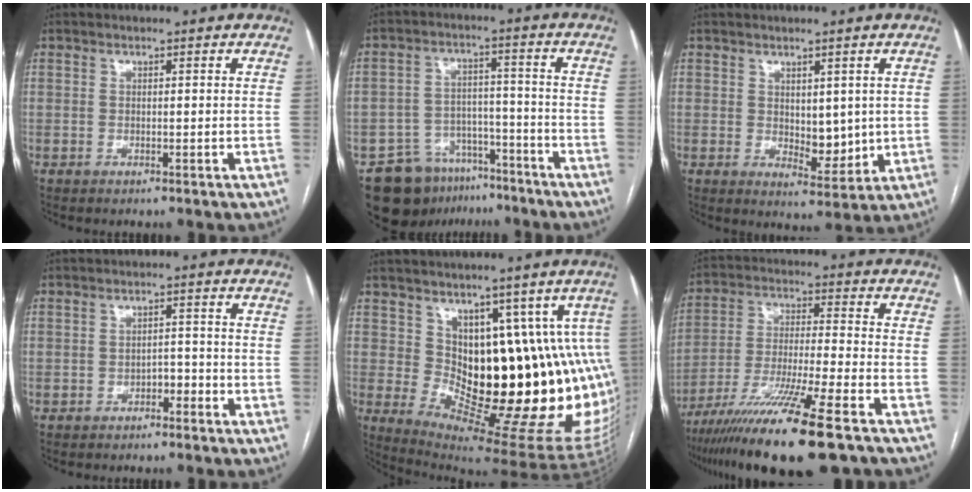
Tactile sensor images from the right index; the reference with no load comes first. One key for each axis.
{"total": 11.4, "fx": -7.9, "fy": 7.4, "fz": 3.5, "tx": -0.050, "ty": 0.031, "tz": -0.121}
{"total": 5.5, "fx": 0.8, "fy": 3.3, "fz": 4.4, "tx": -0.060, "ty": -0.007, "tz": 0.026}
{"total": 2.2, "fx": -1.4, "fy": 1.2, "fz": 1.2, "tx": -0.013, "ty": 0.007, "tz": -0.022}
{"total": 18.3, "fx": 3.2, "fy": 6.5, "fz": 16.8, "tx": -0.173, "ty": -0.002, "tz": 0.061}
{"total": 17.4, "fx": -11.8, "fy": -0.1, "fz": 12.8, "tx": -0.228, "ty": -0.047, "tz": -0.206}